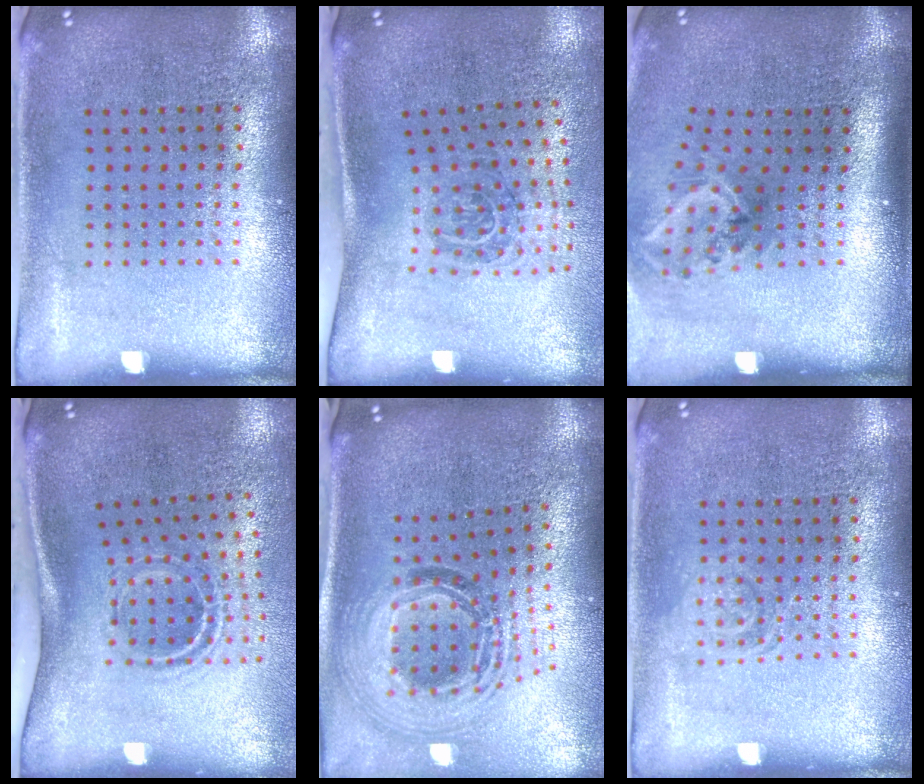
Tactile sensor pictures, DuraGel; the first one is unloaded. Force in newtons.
{"total": 1.8, "press": 1.2, "slide": 1.4}
{"total": 2.1, "press": 1.3, "slide": 1.6}
{"total": 2.0, "press": 1.2, "slide": 1.7}
{"total": 1.9, "press": 1.6, "slide": 1.0}
{"total": 1.4, "press": 1.4, "slide": 0.2}